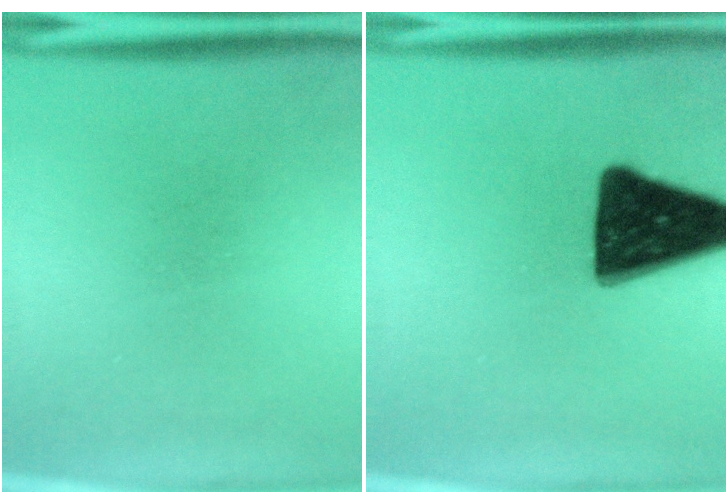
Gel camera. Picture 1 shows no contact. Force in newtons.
{"total": 17.6}